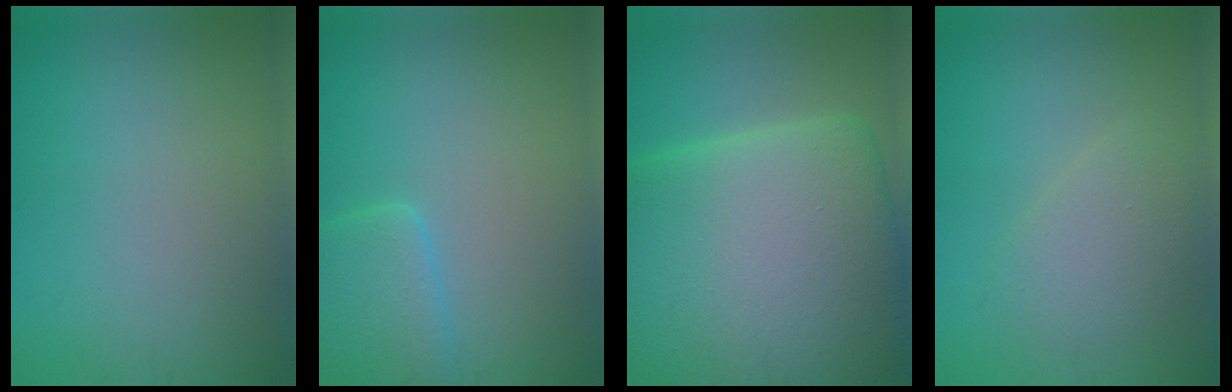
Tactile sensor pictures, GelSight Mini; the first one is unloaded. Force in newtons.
{"total": 3.2, "press": 3.2, "slide": 0.3}
{"total": 20.5, "press": 20.5, "slide": 0.6}
{"total": 2.6, "press": 2.6, "slide": 0.2}